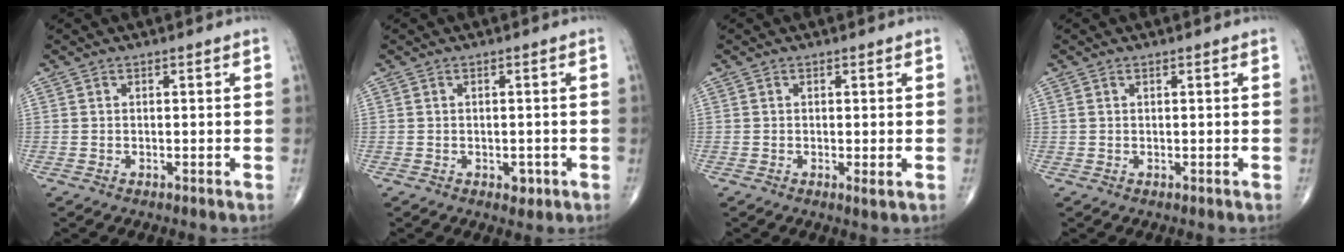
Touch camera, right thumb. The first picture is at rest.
{"total": 1.9, "force": [-0.7, 1.3, 1.2], "torque": [-0.007, 0.001, -0.006]}
{"total": 1.1, "force": [-0.1, 0.2, 1.1], "torque": [-0.024, -0.007, -0.004]}
{"total": 0.5, "force": [0.3, 0.3, 0.4], "torque": [-0.012, 0.011, 0.008]}